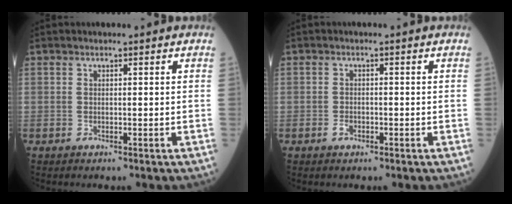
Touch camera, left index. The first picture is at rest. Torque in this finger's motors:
{"motor_torque": [0.06, 0.12, -0.01, 0.00]}